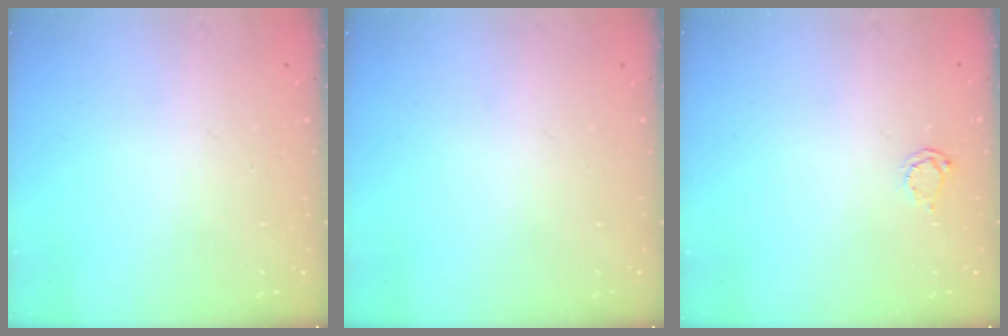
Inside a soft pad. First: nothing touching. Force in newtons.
{"total": 0.0}
{"total": 2.7, "press": 2.7, "slide": 0.4}